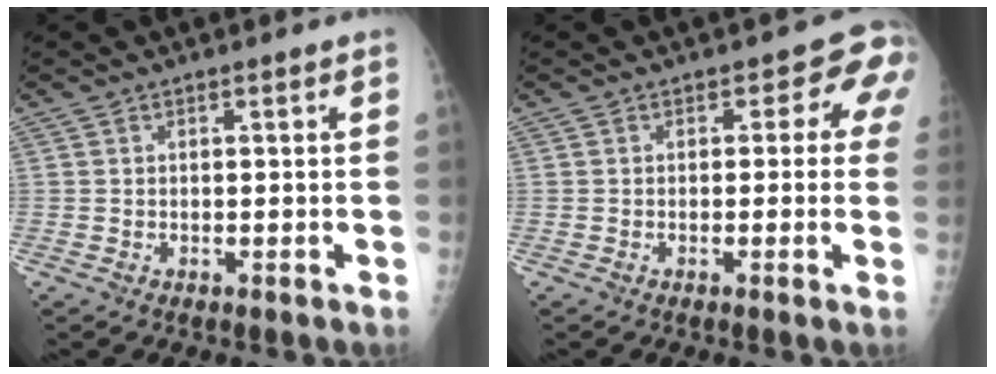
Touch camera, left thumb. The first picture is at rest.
{"total": 4.5, "force": [1.1, 3.1, 3.0], "torque": [0.013, 0.007, -0.004]}